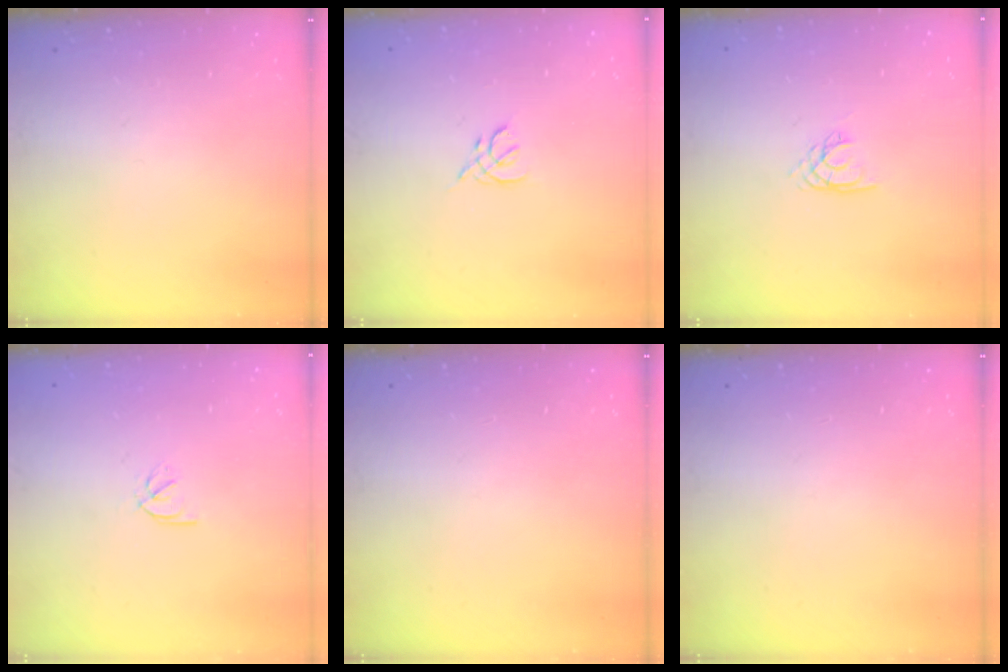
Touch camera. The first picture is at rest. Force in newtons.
{"total": 2.0, "press": 1.9, "slide": 0.6}
{"total": 1.8, "press": 1.8, "slide": 0.2}
{"total": 1.9, "press": 1.9, "slide": 0.3}
{"total": 0.0}
{"total": 0.0}